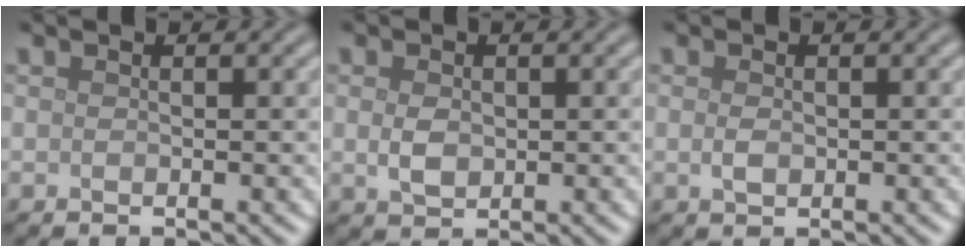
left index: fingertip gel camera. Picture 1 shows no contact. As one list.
[{"total": 2.0, "force": [0.1, 1.5, 1.4], "torque": [-0.031, 0.000, 0.003]}, {"total": 1.1, "force": [0.0, 0.7, 0.8], "torque": [-0.020, -0.002, 0.001]}]